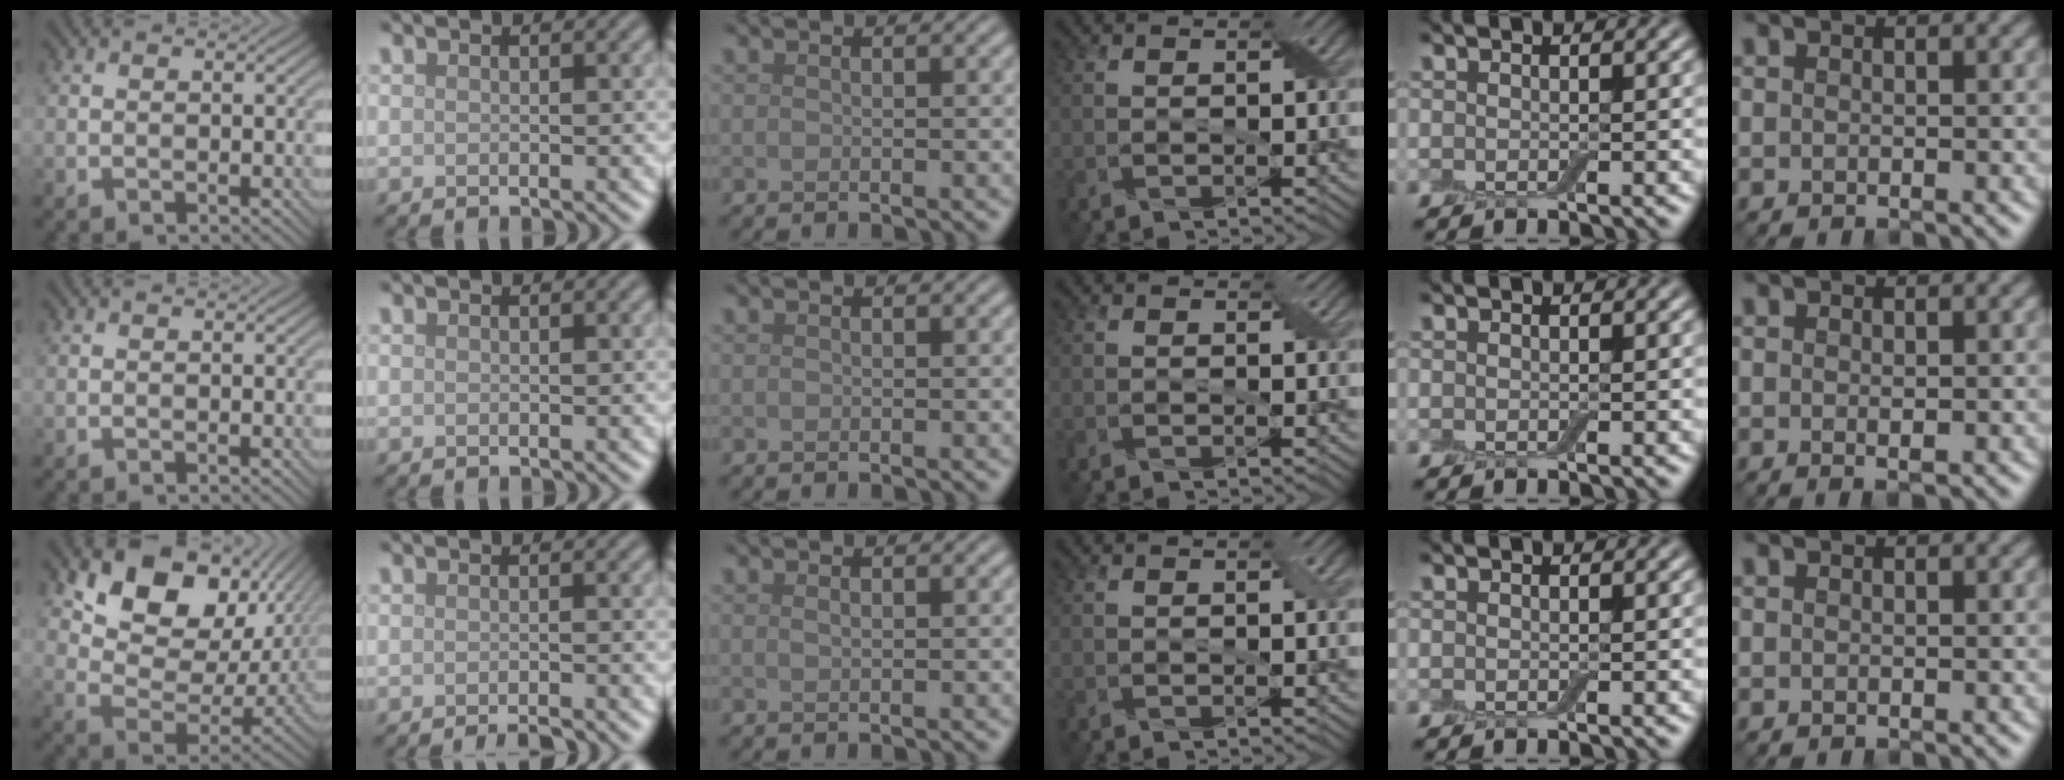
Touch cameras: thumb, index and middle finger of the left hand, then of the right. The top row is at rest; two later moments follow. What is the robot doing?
{"motion": "peel", "object": "adhesive wrap"}